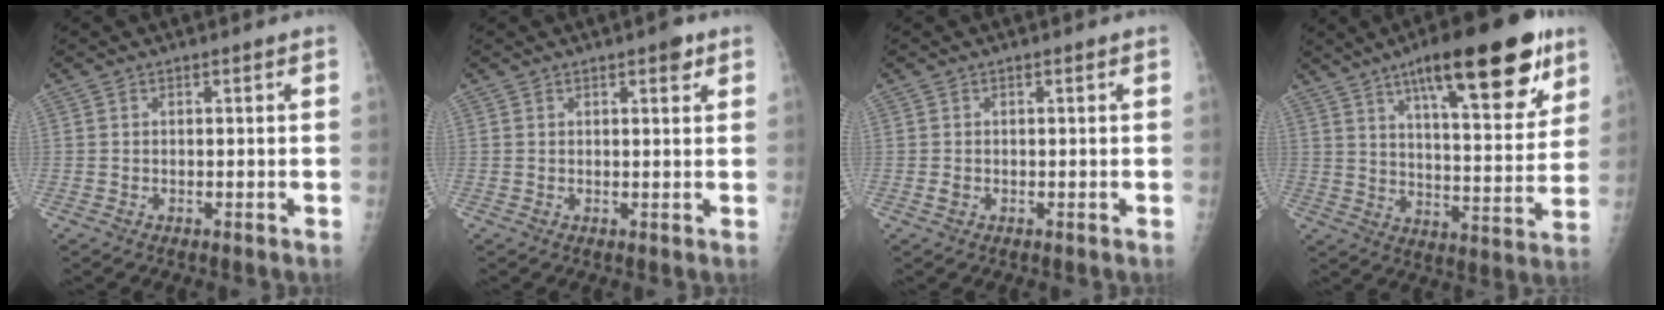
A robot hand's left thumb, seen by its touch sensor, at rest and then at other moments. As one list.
[{"total": 2.5, "force": [1.5, 0.8, 1.9], "torque": [-0.018, -0.005, 0.018]}, {"total": 1.0, "force": [0.1, 0.6, 0.8], "torque": [-0.013, 0.003, 0.005]}, {"total": 23.3, "force": [13.3, 6.7, 17.9], "torque": [-0.233, -0.044, 0.201]}]